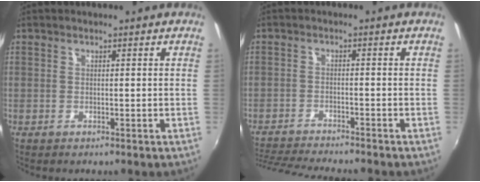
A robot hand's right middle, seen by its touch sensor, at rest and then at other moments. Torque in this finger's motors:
{"motor_torque": [1.06, -1.08, 0.09, 0.06]}